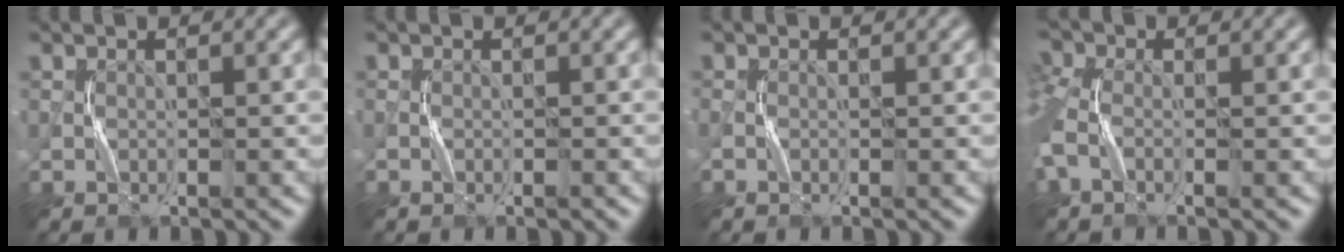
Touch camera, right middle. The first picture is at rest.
{"total": 0.5, "force": [-0.3, 0.2, 0.4], "torque": [-0.009, 0.001, -0.006]}
{"total": 0.5, "force": [-0.2, 0.3, 0.4], "torque": [-0.015, -0.001, -0.005]}
{"total": 4.4, "force": [-0.9, 2.6, 3.4], "torque": [-0.095, 0.000, -0.028]}